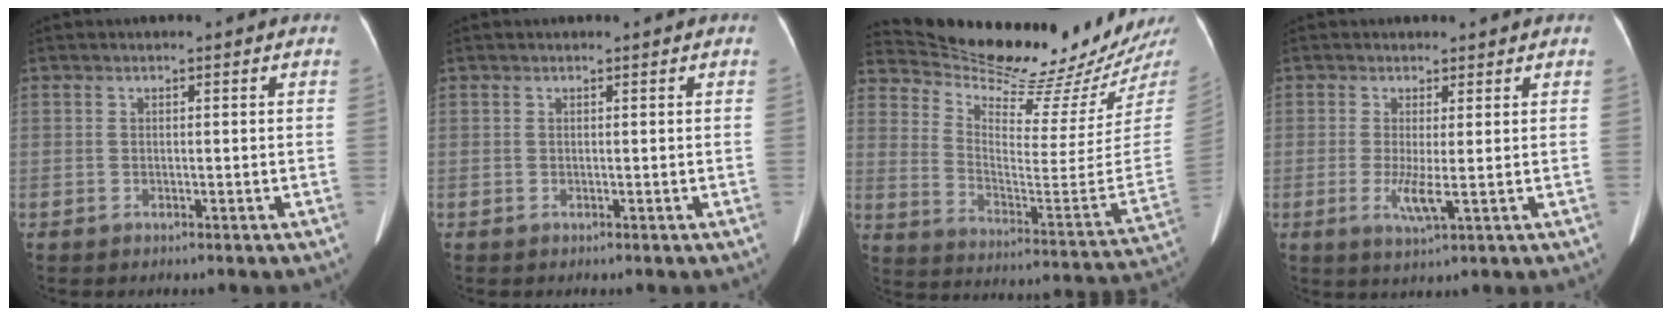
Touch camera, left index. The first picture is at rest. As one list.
[{"total": 0.0}, {"total": 24.1, "force": [22.5, 0.2, 8.8], "torque": [-0.150, -0.108, 0.321]}, {"total": 3.6, "force": [-0.1, 0.3, 3.6], "torque": [-0.071, -0.009, 0.003]}]